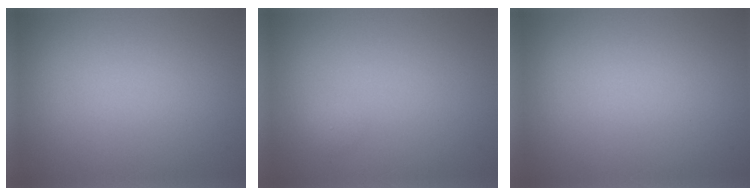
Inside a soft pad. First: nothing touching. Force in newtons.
{"total": 0.6, "press": 0.6, "slide": 0.0}
{"total": 0.0}